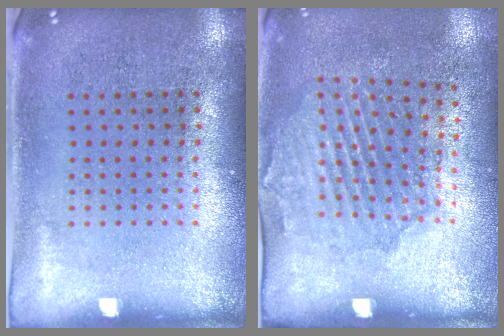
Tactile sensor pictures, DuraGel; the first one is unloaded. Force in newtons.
{"total": 1.6, "press": 1.4, "slide": 0.8}